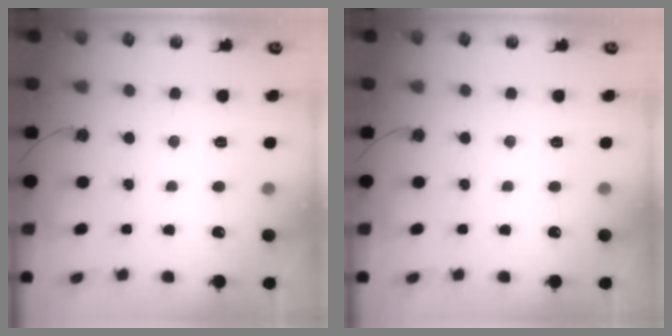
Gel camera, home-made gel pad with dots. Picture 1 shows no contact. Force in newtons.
{"total": 0.0}